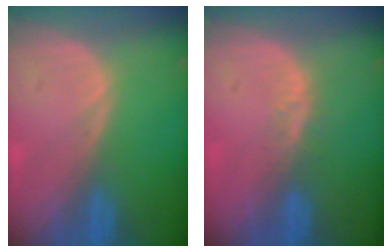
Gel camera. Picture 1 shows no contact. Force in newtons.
{"total": 2.4, "press": 1.8, "slide": 1.5}